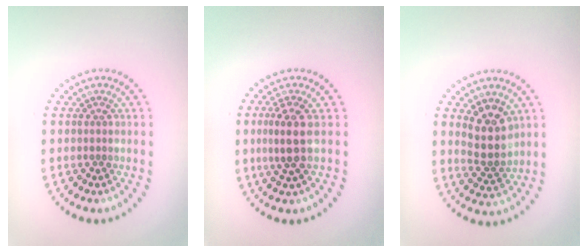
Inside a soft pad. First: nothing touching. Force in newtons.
{"total": 2.9, "press": 2.7, "slide": 1.2}
{"total": 4.2, "press": 3.9, "slide": 1.6}